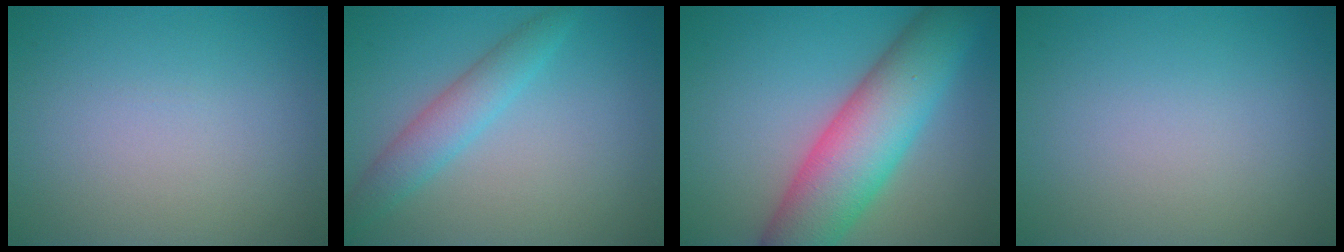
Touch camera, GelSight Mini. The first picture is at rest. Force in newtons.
{"total": 3.1, "press": 3.1, "slide": 0.1}
{"total": 9.6, "press": 9.6, "slide": 0.3}
{"total": 0.0}